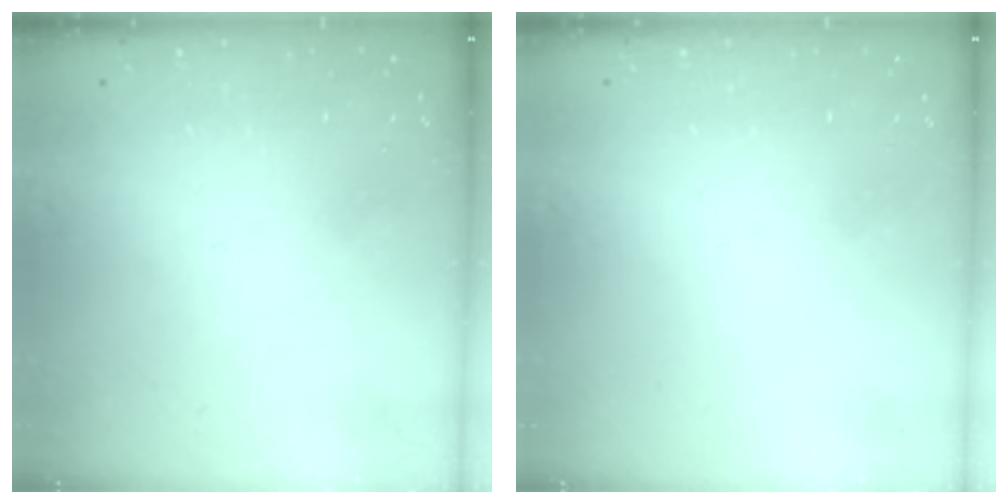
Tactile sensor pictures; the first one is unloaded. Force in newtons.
{"total": 0.0}